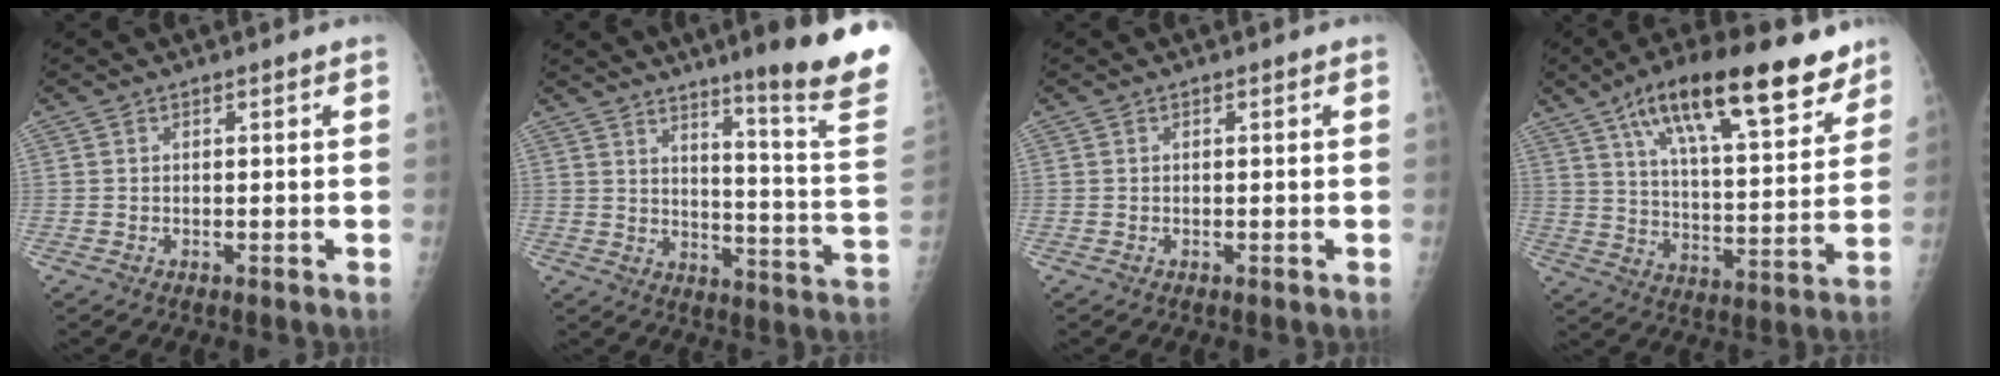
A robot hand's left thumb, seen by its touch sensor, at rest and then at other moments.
{"total": 19.8, "force": [13.7, -0.2, 14.3], "torque": [-0.168, -0.103, 0.185]}
{"total": 0.0}
{"total": 23.2, "force": [14.3, 7.8, 16.6], "torque": [-0.232, -0.037, 0.228]}